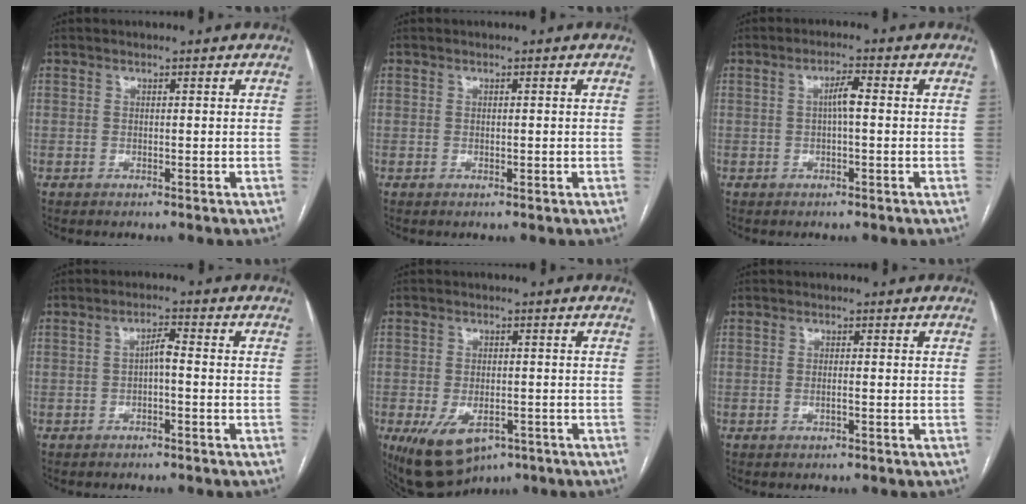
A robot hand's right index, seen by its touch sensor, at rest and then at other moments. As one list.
[{"total": 0.7, "force": [-0.1, 0.4, 0.6], "torque": [-0.011, -0.002, 0.001]}, {"total": 2.8, "force": [0.0, 0.4, 2.8], "torque": [-0.049, 0.006, 0.001]}, {"total": 2.4, "force": [-0.6, 0.5, 2.3], "torque": [-0.039, 0.011, -0.010]}, {"total": 10.1, "force": [-5.3, 5.6, 6.5], "torque": [-0.114, -0.011, -0.073]}, {"total": 1.0, "force": [-0.3, 0.1, 1.0], "torque": [-0.020, -0.001, -0.005]}]